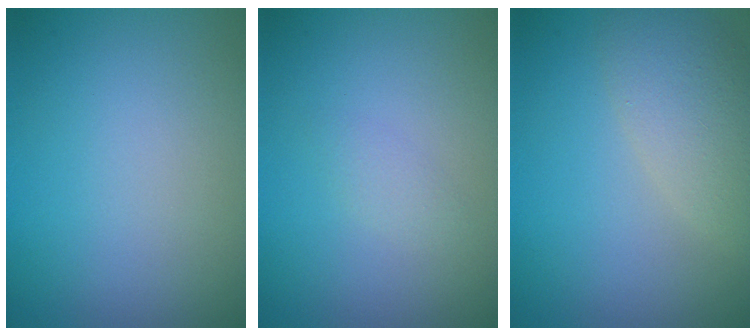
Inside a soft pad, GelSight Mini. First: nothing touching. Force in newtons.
{"total": 1.0, "press": 1.0, "slide": 0.0}
{"total": 4.7, "press": 4.7, "slide": 0.5}